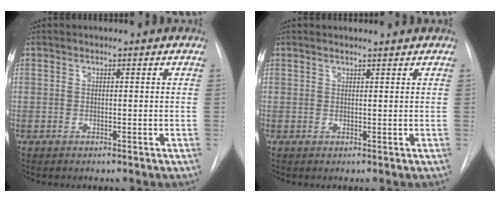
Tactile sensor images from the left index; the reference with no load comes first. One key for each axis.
{"total": 1.9, "fx": 1.9, "fy": -0.1, "fz": 0.4, "tx": -0.009, "ty": 0.011, "tz": 0.028}